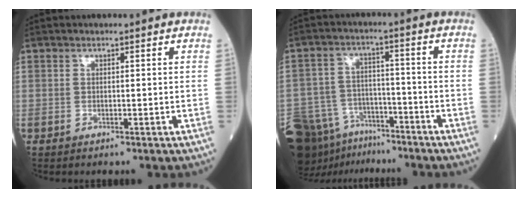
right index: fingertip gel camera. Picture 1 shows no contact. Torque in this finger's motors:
{"motor_torque": [0.90, -1.24, 1.05, 0.21]}